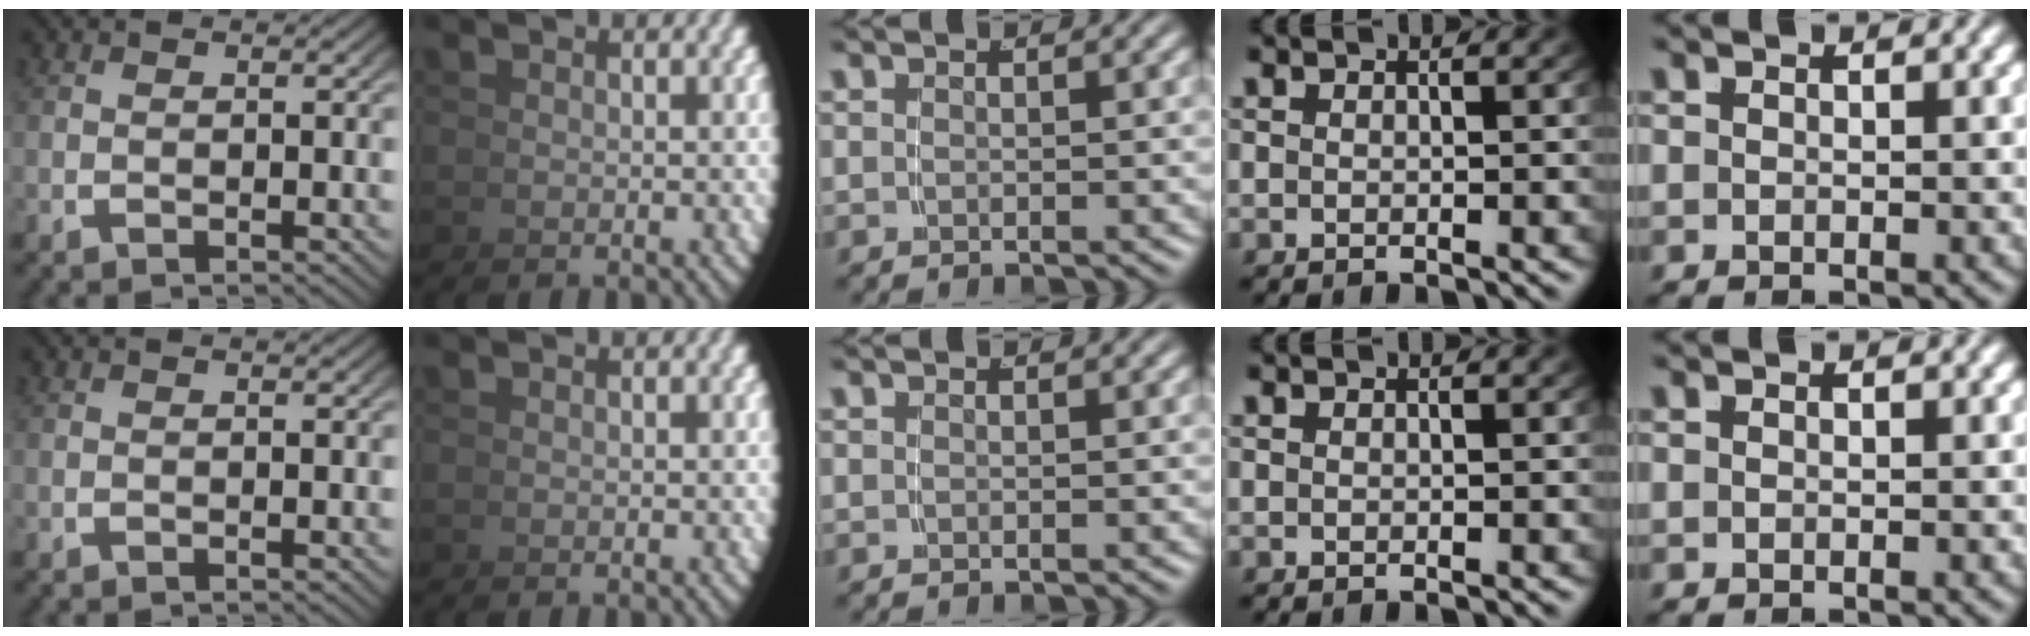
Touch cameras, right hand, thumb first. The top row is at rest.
{}